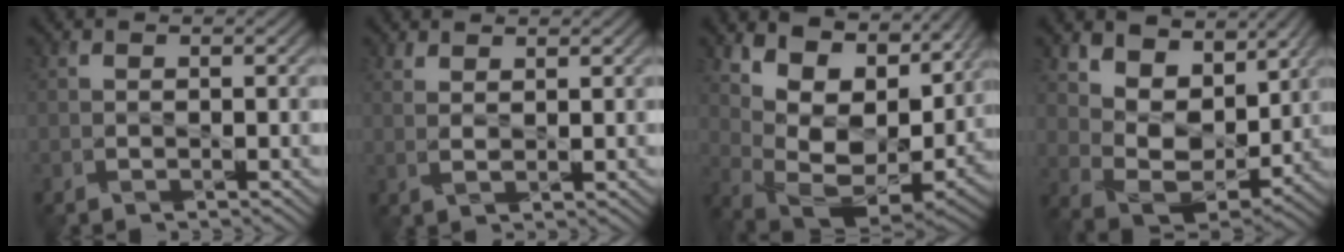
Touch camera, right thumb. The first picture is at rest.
{"total": 1.5, "force": [1.3, -0.1, 0.7], "torque": [-0.013, -0.003, 0.031]}
{"total": 14.1, "force": [6.7, 7.1, 10.2], "torque": [-0.199, 0.016, 0.123]}
{"total": 9.9, "force": [5.4, 6.1, 5.6], "torque": [-0.128, -0.001, 0.090]}